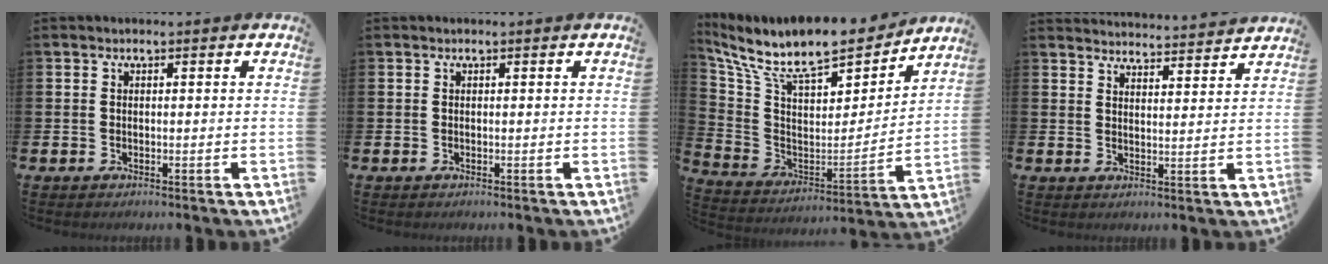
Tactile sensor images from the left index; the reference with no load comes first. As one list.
[{"total": 0.0}, {"total": 10.6, "force": [9.4, 3.0, 4.0], "torque": [-0.114, -0.073, 0.159]}, {"total": 4.0, "force": [3.9, -0.2, 0.1], "torque": [-0.005, -0.034, 0.068]}]